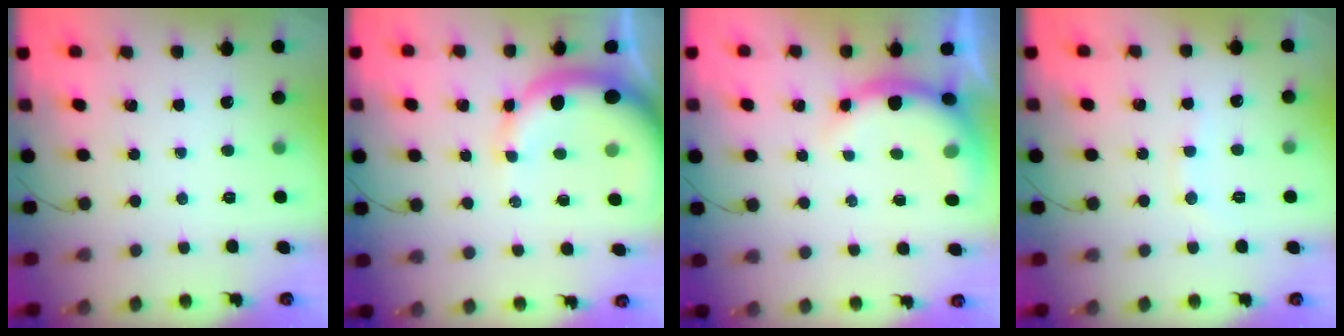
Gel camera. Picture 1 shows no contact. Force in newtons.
{"total": 10.8, "press": 10.5, "slide": 2.3}
{"total": 8.3, "press": 8.2, "slide": 1.0}
{"total": 5.5, "press": 5.4, "slide": 1.3}